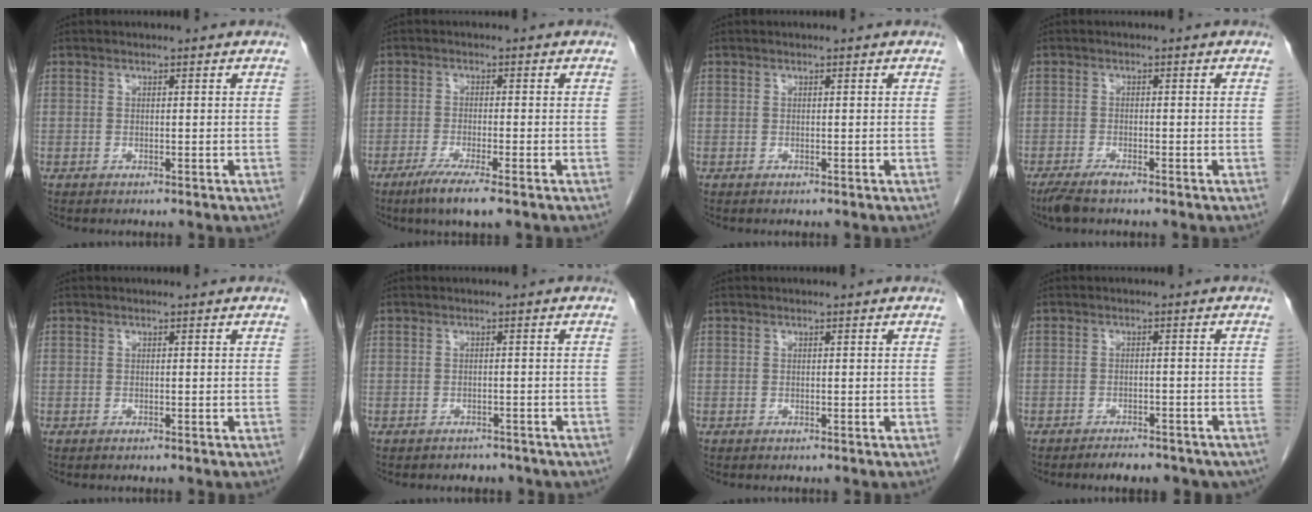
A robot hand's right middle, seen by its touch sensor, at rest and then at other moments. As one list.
[{"total": 5.6, "force": [-3.6, 0.1, 4.3], "torque": [-0.083, -0.018, -0.062]}, {"total": 0.0}, {"total": 3.1, "force": [-2.4, 0.5, 1.9], "torque": [-0.039, -0.008, -0.045]}, {"total": 0.0}, {"total": 3.4, "force": [-2.9, 1.6, 0.4], "torque": [-0.015, 0.004, -0.033]}, {"total": 0.0}, {"total": 8.4, "force": [-7.2, 2.8, 3.3], "torque": [-0.037, 0.001, -0.081]}]